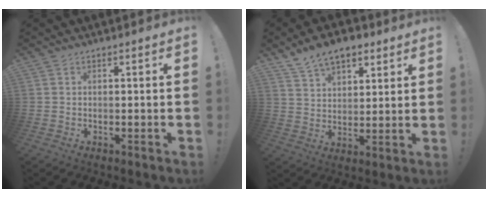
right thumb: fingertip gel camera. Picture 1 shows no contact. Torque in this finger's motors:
{"motor_torque": [0.67, 0.74, 0.56, 0.51, 0.01]}